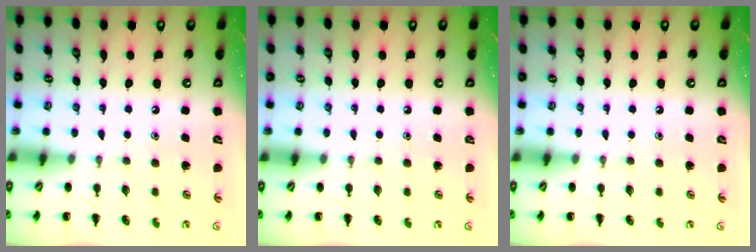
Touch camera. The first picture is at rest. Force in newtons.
{"total": 0.0}
{"total": 0.0}